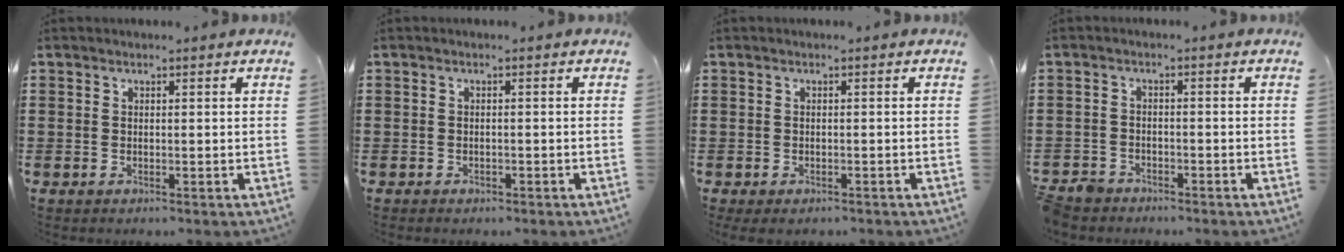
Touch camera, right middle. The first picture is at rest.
{"total": 0.6, "force": [-0.5, 0.3, 0.1], "torque": [-0.003, 0.002, -0.011]}
{"total": 0.6, "force": [-0.6, 0.3, 0.1], "torque": [-0.003, -0.001, -0.012]}
{"total": 2.3, "force": [-2.2, 0.8, 0.1], "torque": [-0.014, -0.001, -0.049]}